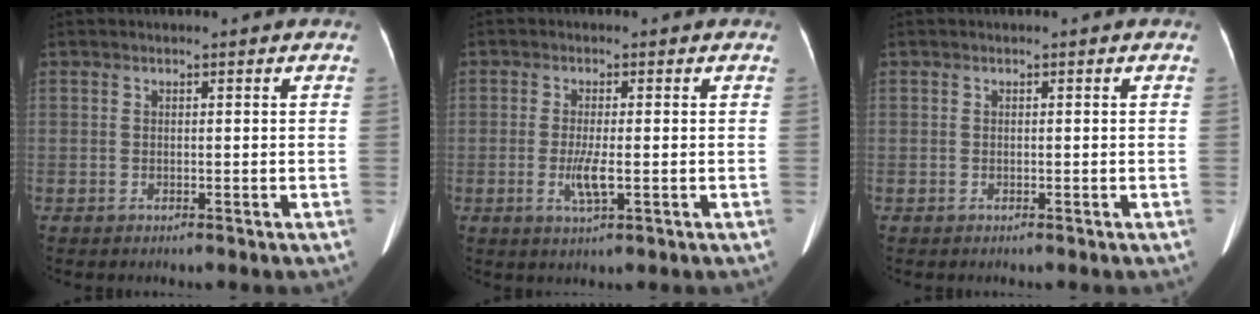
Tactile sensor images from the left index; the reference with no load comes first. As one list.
[{"total": 3.4, "force": [-0.7, 0.5, 3.3], "torque": [-0.070, -0.006, -0.011]}, {"total": 0.0}]